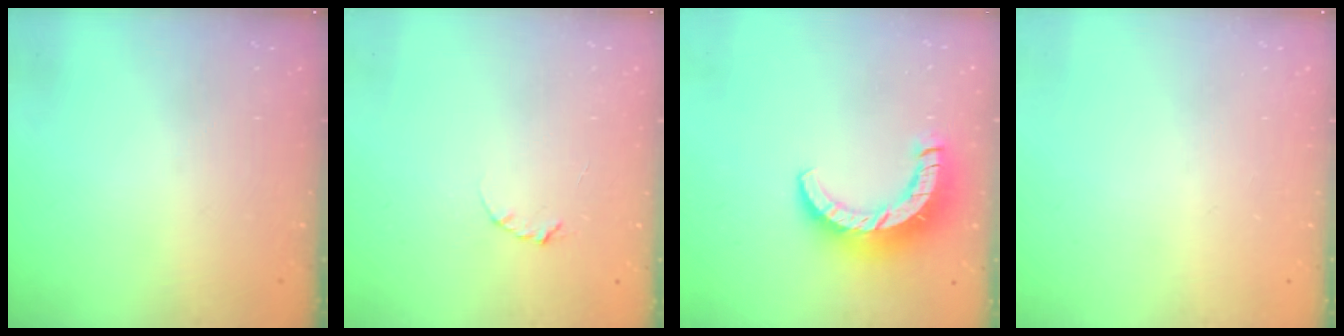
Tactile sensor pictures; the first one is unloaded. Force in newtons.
{"total": 2.3, "press": 2.3, "slide": 0.4}
{"total": 11.4, "press": 11.3, "slide": 1.1}
{"total": 0.0}